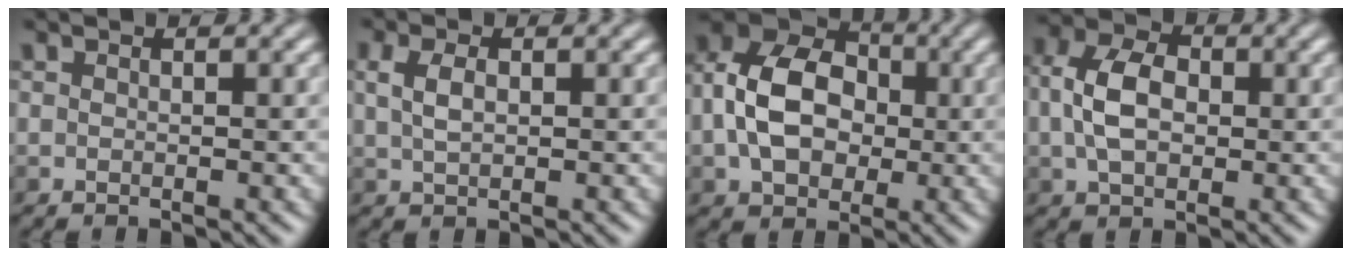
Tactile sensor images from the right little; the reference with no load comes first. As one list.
[{"total": 2.2, "force": [0.5, 1.3, 1.7], "torque": [-0.043, 0.001, 0.009]}, {"total": 9.1, "force": [-0.3, 6.7, 6.2], "torque": [-0.133, 0.008, -0.012]}, {"total": 5.3, "force": [0.1, 3.6, 3.8], "torque": [-0.079, 0.008, -0.003]}]